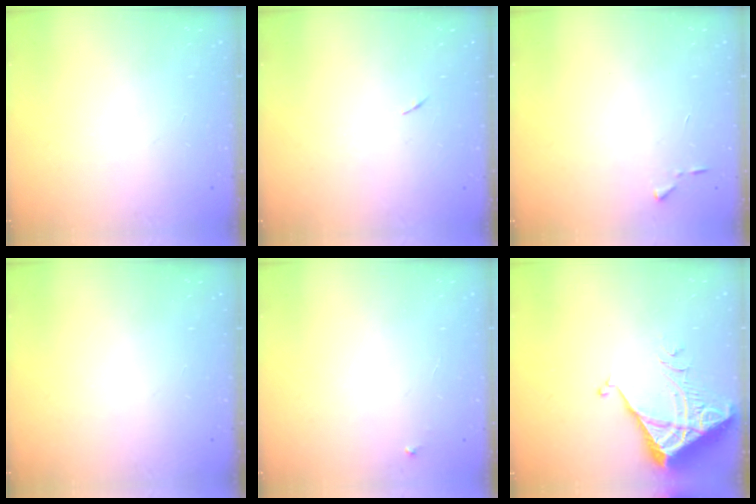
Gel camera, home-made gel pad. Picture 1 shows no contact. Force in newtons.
{"total": 3.7, "press": 3.6, "slide": 0.7}
{"total": 3.9, "press": 3.9, "slide": 0.5}
{"total": 0.0}
{"total": 2.2, "press": 2.2, "slide": 0.1}
{"total": 5.4, "press": 5.4, "slide": 0.7}